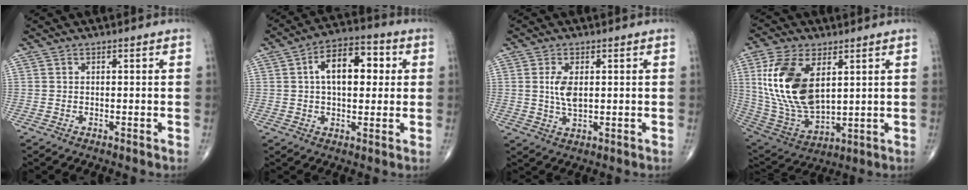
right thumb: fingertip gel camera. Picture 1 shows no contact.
{"total": 12.3, "force": [2.4, 6.8, 9.9], "torque": [-0.132, 0.019, 0.031]}
{"total": 4.9, "force": [0.8, 2.4, 4.2], "torque": [-0.083, -0.008, 0.019]}
{"total": 19.0, "force": [5.1, 10.3, 15.2], "torque": [-0.296, -0.027, 0.108]}